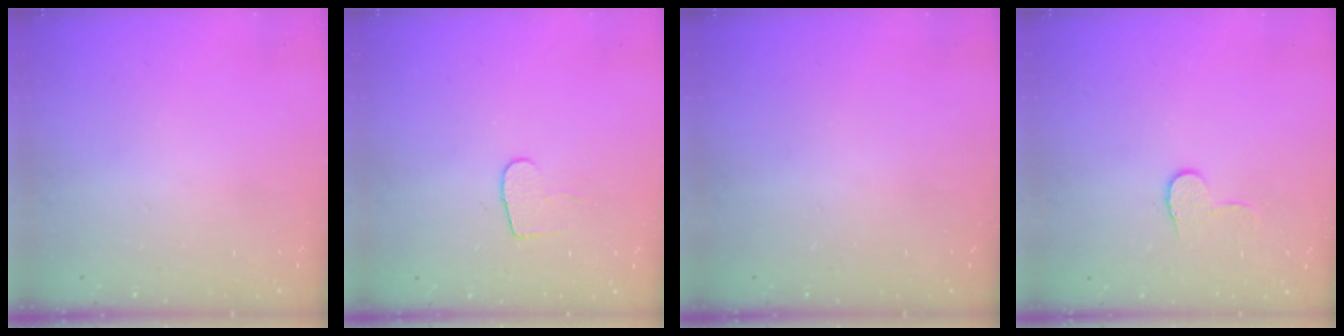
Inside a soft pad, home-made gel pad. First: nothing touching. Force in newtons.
{"total": 6.3, "press": 6.3, "slide": 0.6}
{"total": 0.0}
{"total": 6.3, "press": 6.3, "slide": 0.4}